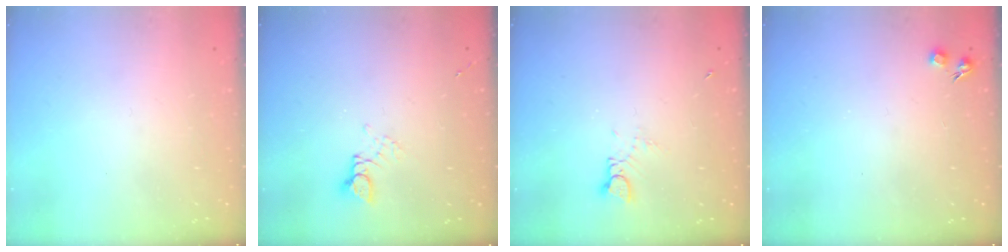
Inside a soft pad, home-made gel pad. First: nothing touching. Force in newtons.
{"total": 2.6, "press": 2.6, "slide": 0.1}
{"total": 1.9, "press": 1.9, "slide": 0.1}
{"total": 4.6, "press": 4.5, "slide": 0.7}